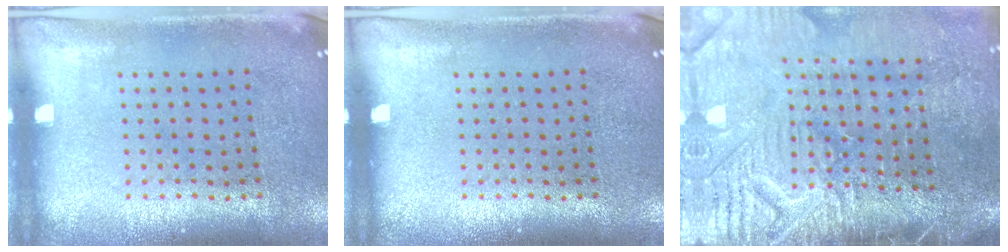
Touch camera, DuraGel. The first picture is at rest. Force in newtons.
{"total": 0.0}
{"total": 4.6, "press": 4.0, "slide": 2.2}